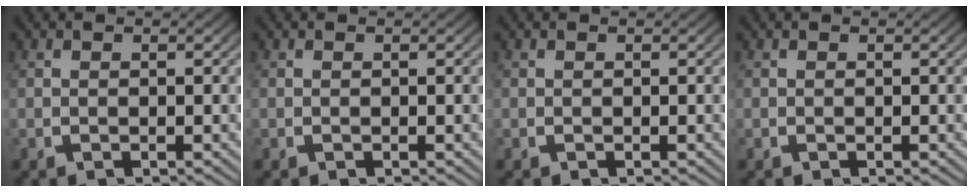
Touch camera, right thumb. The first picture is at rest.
{"total": 0.0}
{"total": 0.0}
{"total": 0.0}